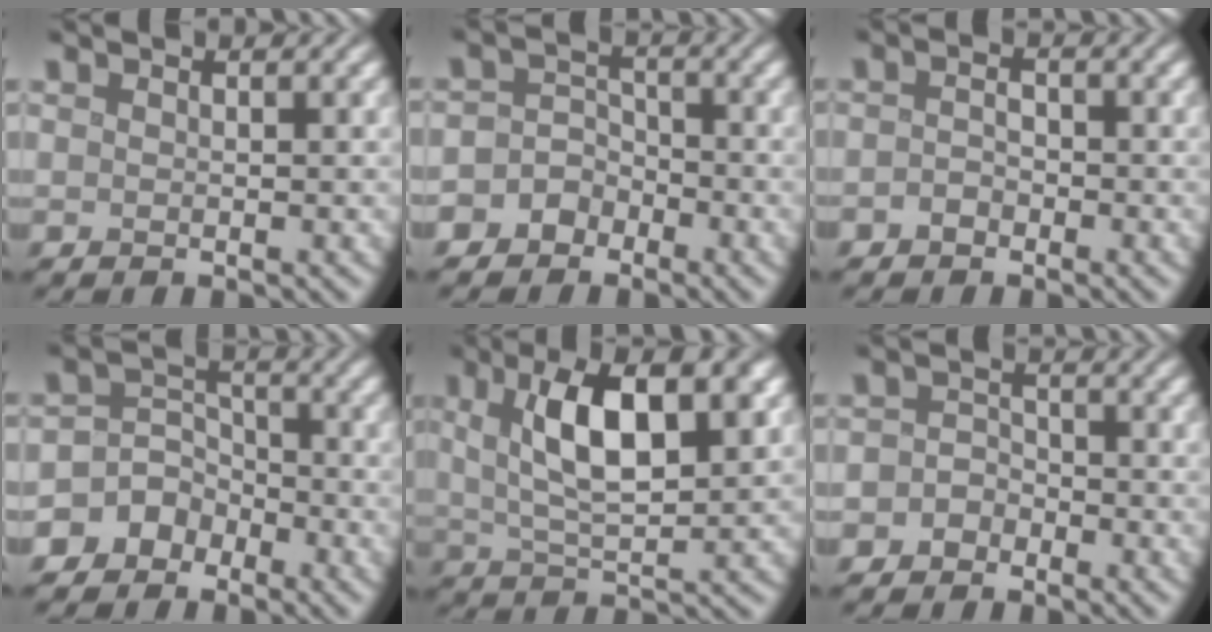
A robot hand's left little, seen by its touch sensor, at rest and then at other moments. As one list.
[{"total": 3.9, "force": [-2.4, 3.0, 0.5], "torque": [0.027, 0.010, -0.062]}, {"total": 1.3, "force": [-1.0, 0.8, 0.4], "torque": [-0.011, 0.003, -0.020]}, {"total": 5.8, "force": [-3.7, 4.5, 0.4], "torque": [0.019, 0.008, -0.091]}, {"total": 8.2, "force": [2.4, 3.1, 7.2], "torque": [-0.121, 0.012, 0.038]}, {"total": 2.1, "force": [-1.4, 1.5, 0.4], "torque": [0.014, 0.008, -0.038]}]